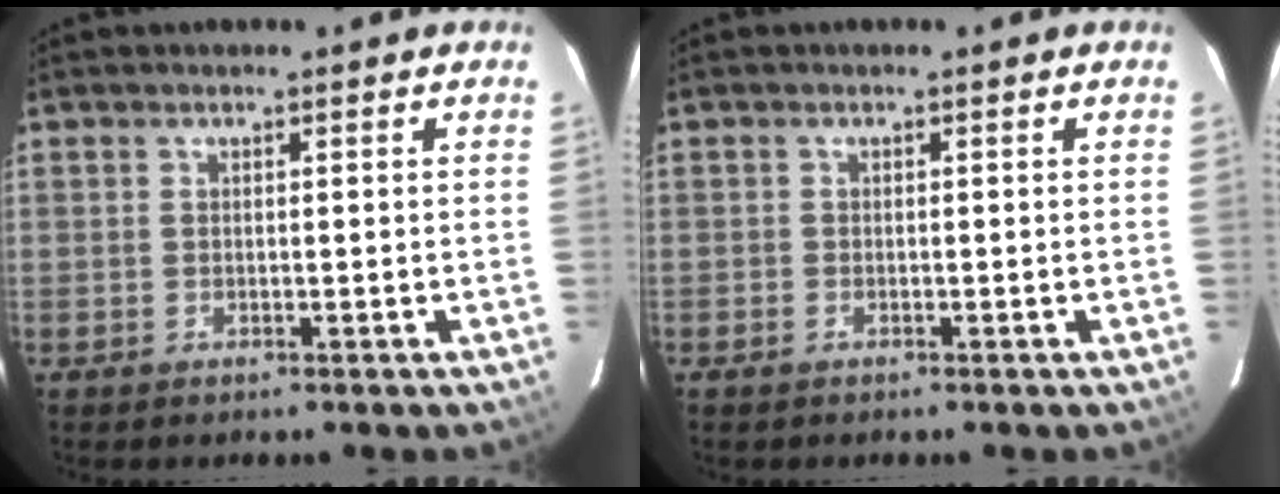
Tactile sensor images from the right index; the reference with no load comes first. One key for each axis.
{"total": 0.7, "fx": -0.6, "fy": 0.5, "fz": 0.1, "tx": -0.003, "ty": 0.000, "tz": -0.013}